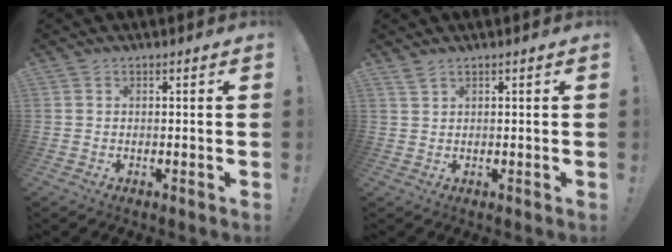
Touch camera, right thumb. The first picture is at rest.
{"total": 1.7, "force": [1.4, 0.2, 0.8], "torque": [-0.019, 0.000, 0.026]}